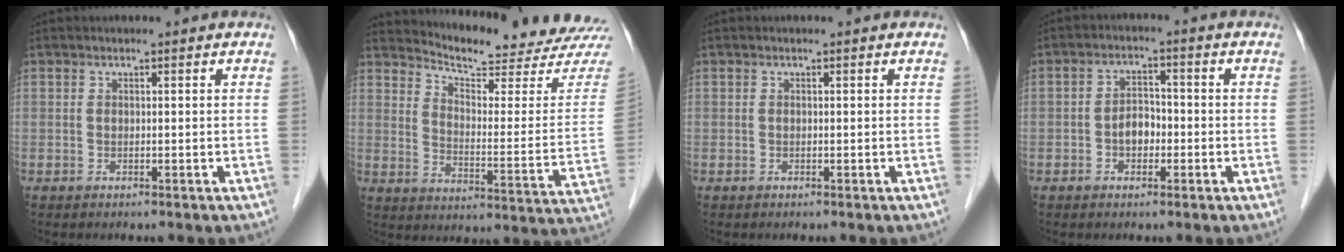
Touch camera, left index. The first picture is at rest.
{"total": 18.1, "force": [17.7, 0.3, 4.0], "torque": [-0.063, -0.114, 0.216]}
{"total": 0.0}
{"total": 3.7, "force": [-1.7, 2.3, 2.4], "torque": [-0.042, 0.008, -0.031]}